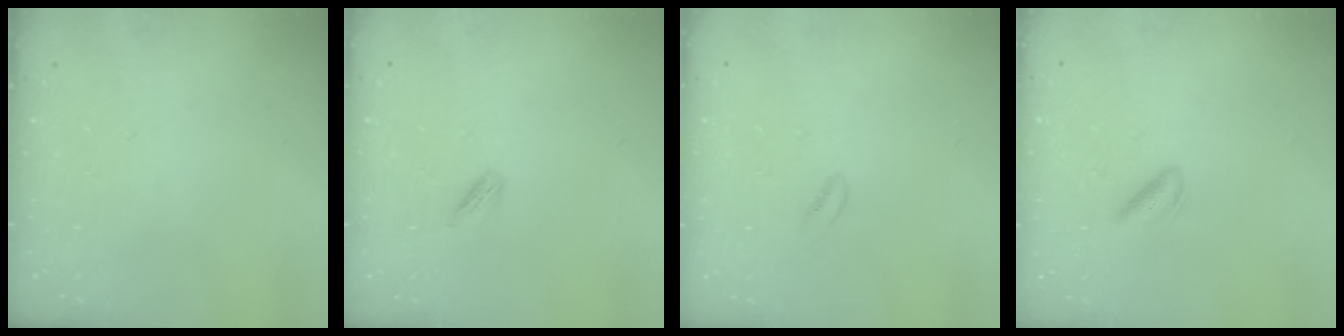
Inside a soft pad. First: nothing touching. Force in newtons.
{"total": 2.6, "press": 2.5, "slide": 0.7}
{"total": 2.7, "press": 2.6, "slide": 0.8}
{"total": 2.4, "press": 2.2, "slide": 1.1}